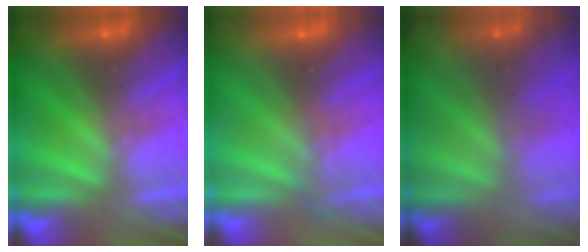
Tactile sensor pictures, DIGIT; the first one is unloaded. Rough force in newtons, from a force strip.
{"total": 2.2}
{"total": 6.9}